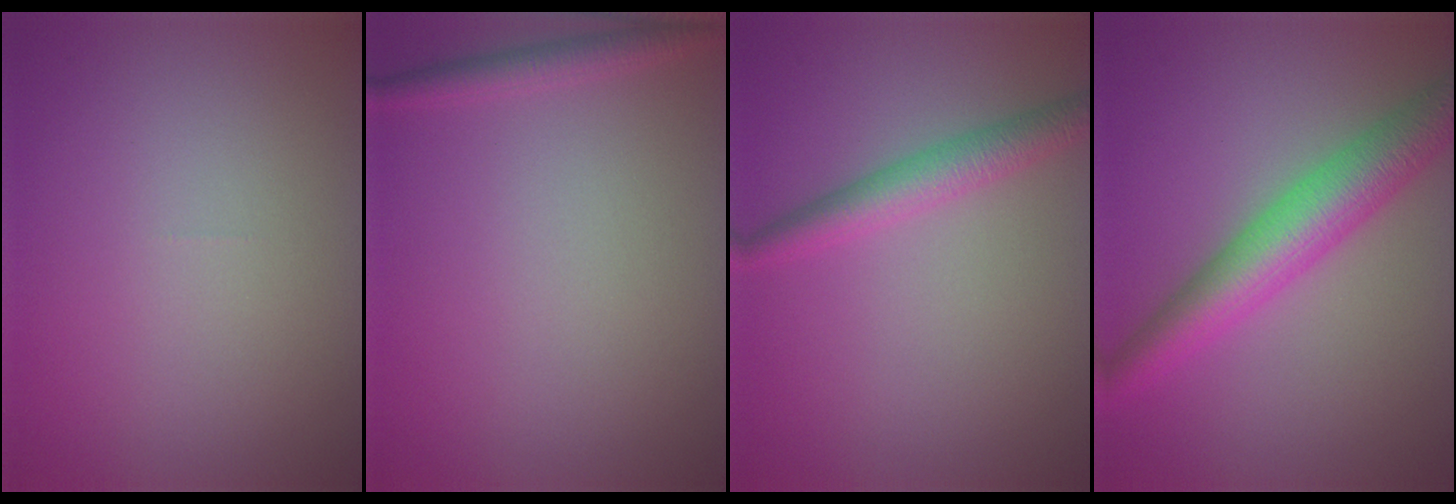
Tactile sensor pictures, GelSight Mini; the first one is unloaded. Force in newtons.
{"total": 1.8, "press": 1.8, "slide": 0.1}
{"total": 3.1, "press": 3.1, "slide": 0.1}
{"total": 6.4, "press": 6.4, "slide": 0.1}